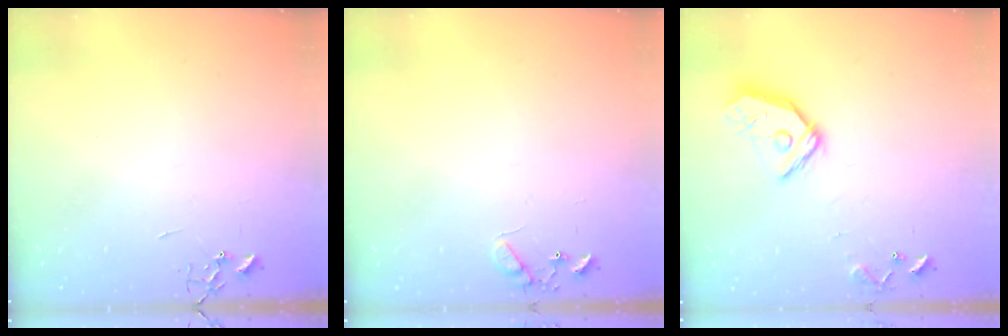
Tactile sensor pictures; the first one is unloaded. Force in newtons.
{"total": 6.1, "press": 6.1, "slide": 0.5}
{"total": 12.2, "press": 12.2, "slide": 1.1}